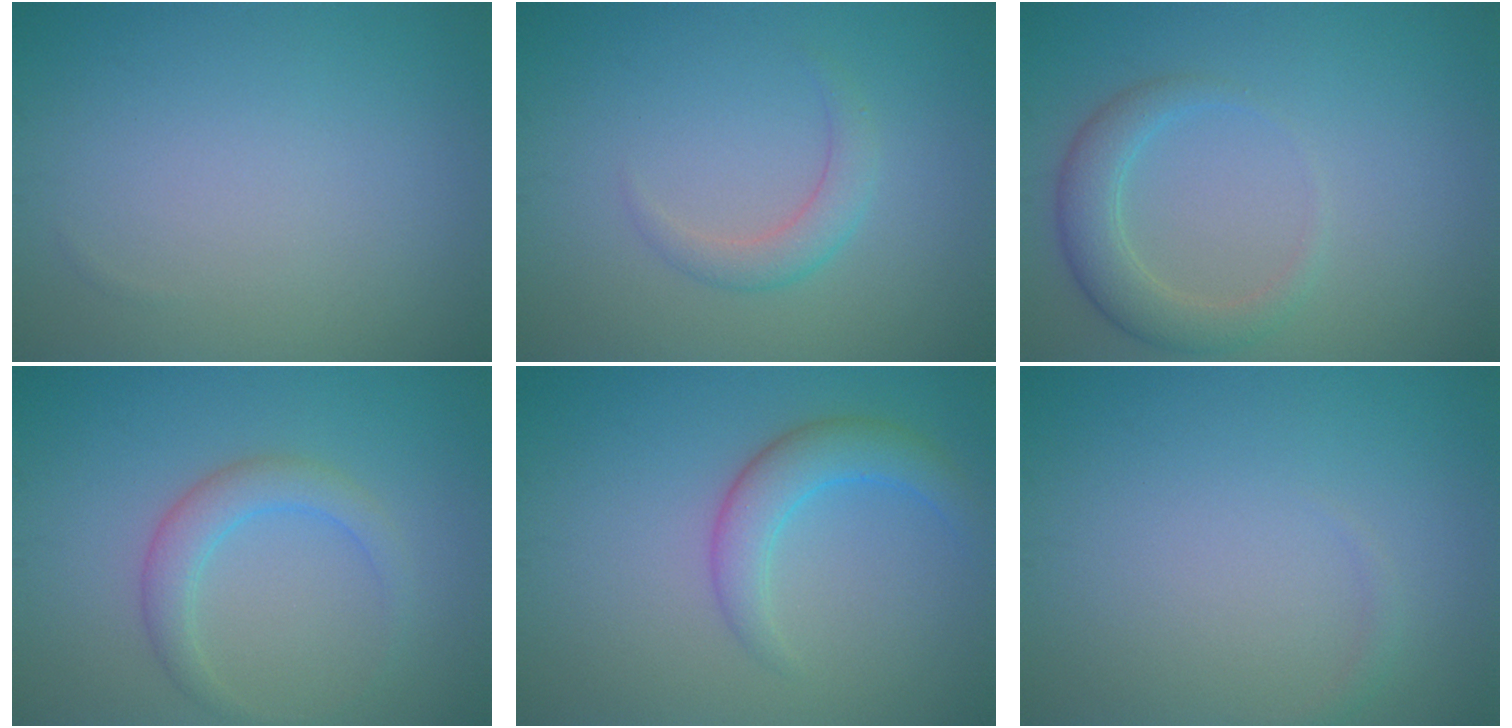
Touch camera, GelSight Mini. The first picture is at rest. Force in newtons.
{"total": 2.0, "press": 2.0, "slide": 0.2}
{"total": 3.2, "press": 3.2, "slide": 0.2}
{"total": 2.8, "press": 2.8, "slide": 0.2}
{"total": 3.4, "press": 3.4, "slide": 0.2}
{"total": 0.6, "press": 0.6, "slide": 0.0}